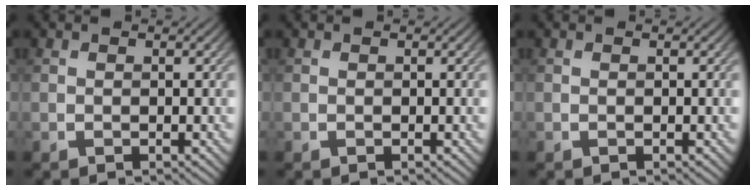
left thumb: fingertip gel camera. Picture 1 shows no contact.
{"total": 0.0}
{"total": 0.0}